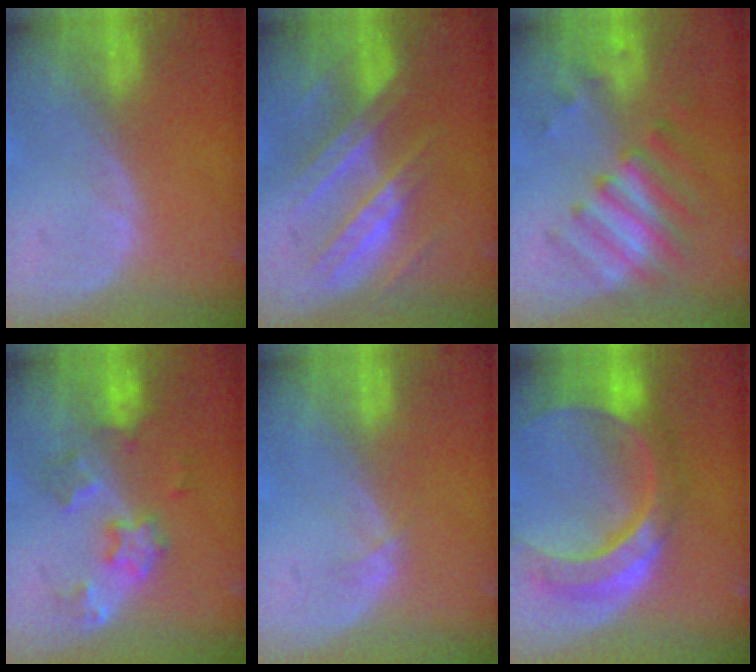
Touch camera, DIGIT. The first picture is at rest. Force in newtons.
{"total": 7.4, "press": 7.4, "slide": 0.4}
{"total": 7.8, "press": 7.0, "slide": 3.5}
{"total": 5.9, "press": 5.7, "slide": 1.8}
{"total": 1.2, "press": 0.9, "slide": 0.7}
{"total": 11.0, "press": 9.3, "slide": 5.9}